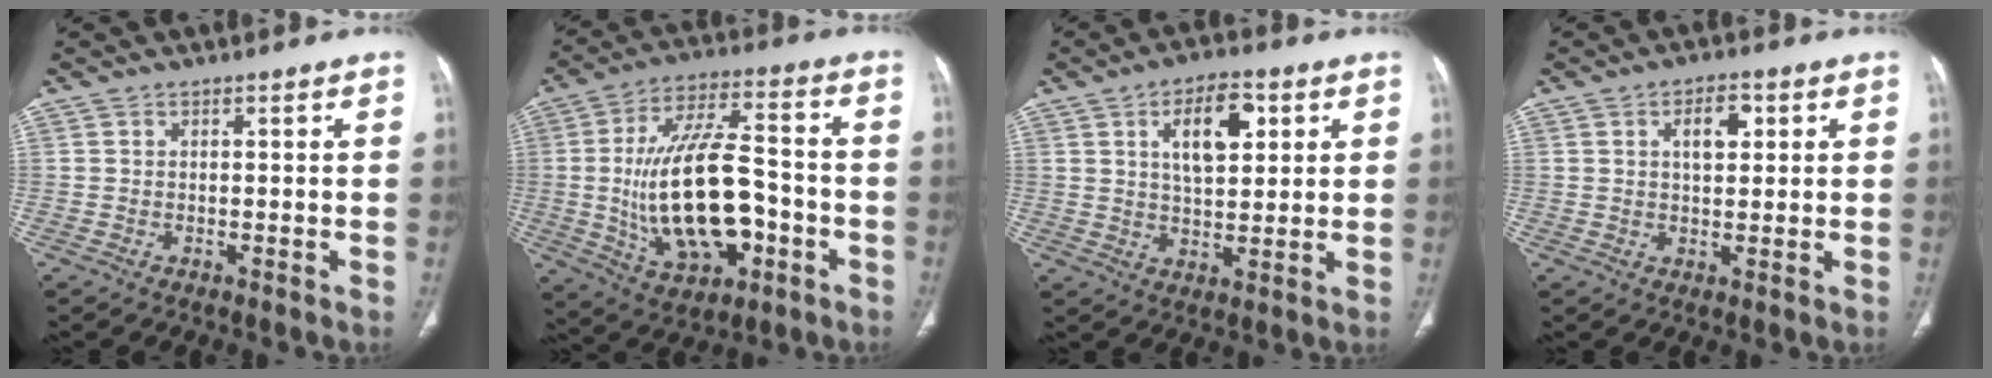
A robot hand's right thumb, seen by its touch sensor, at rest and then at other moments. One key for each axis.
{"total": 20.8, "fx": -3.6, "fy": 10.4, "fz": 17.7, "tx": -0.308, "ty": 0.029, "tz": -0.046}
{"total": 10.3, "fx": 3.6, "fy": 5.1, "fz": 8.2, "tx": -0.104, "ty": -0.009, "tz": 0.059}
{"total": 5.3, "fx": 1.7, "fy": 2.9, "fz": 4.1, "tx": -0.049, "ty": 0.001, "tz": 0.026}